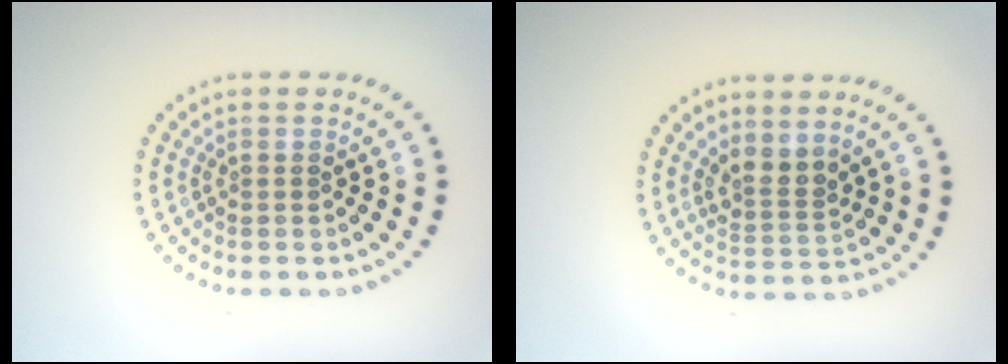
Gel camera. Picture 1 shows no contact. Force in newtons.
{"total": 2.5, "press": 1.8, "slide": 1.7}